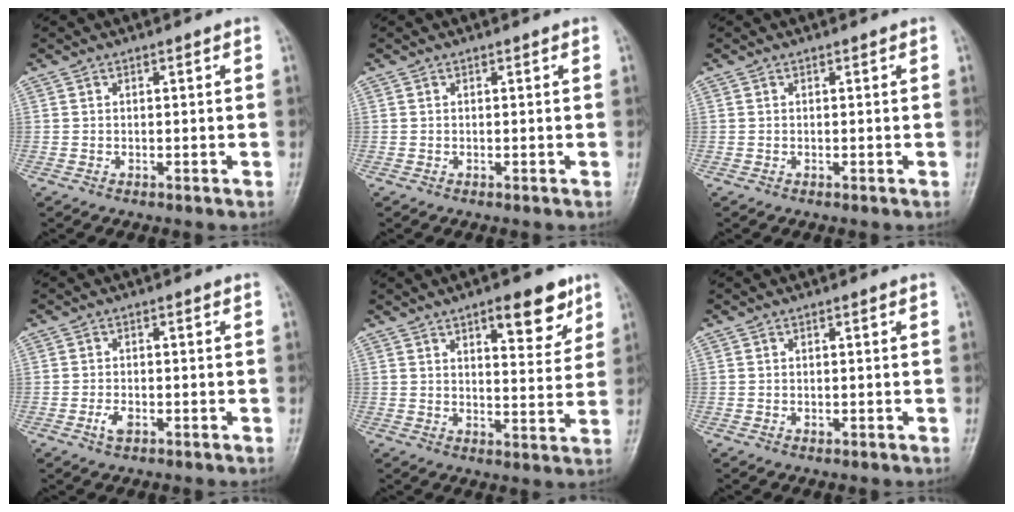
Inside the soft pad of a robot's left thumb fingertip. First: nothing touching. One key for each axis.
{"total": 0.0}
{"total": 0.0}
{"total": 2.5, "fx": -1.1, "fy": 1.2, "fz": 1.8, "tx": -0.039, "ty": 0.007, "tz": -0.019}
{"total": 10.1, "fx": 5.9, "fy": 3.8, "fz": 7.2, "tx": -0.072, "ty": -0.032, "tz": 0.083}
{"total": 0.6, "fx": 0.0, "fy": 0.4, "fz": 0.5, "tx": -0.006, "ty": 0.001, "tz": 0.001}